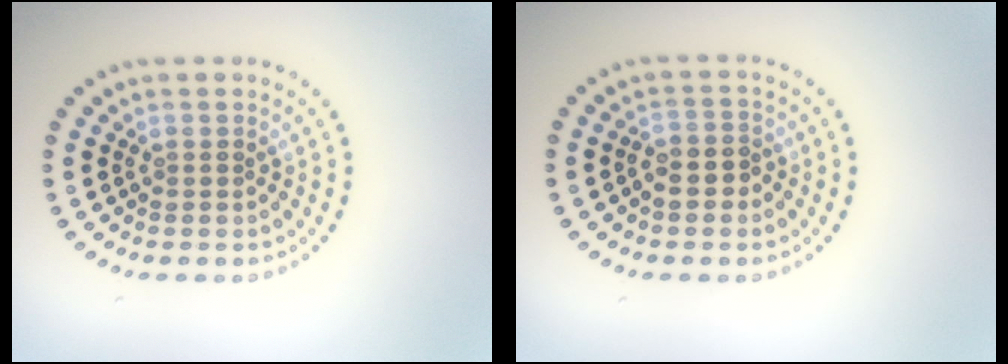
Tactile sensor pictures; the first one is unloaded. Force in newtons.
{"total": 2.1, "press": 2.0, "slide": 0.9}